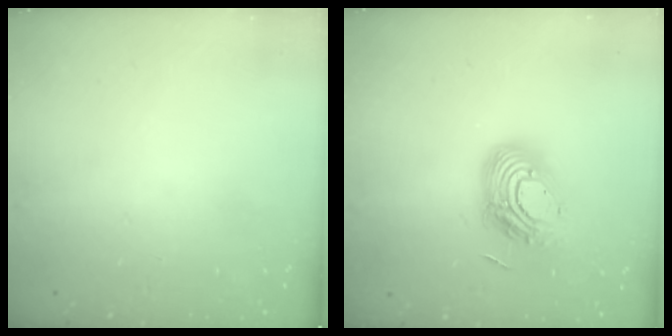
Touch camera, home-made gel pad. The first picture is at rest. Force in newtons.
{"total": 14.8, "press": 14.7, "slide": 1.0}